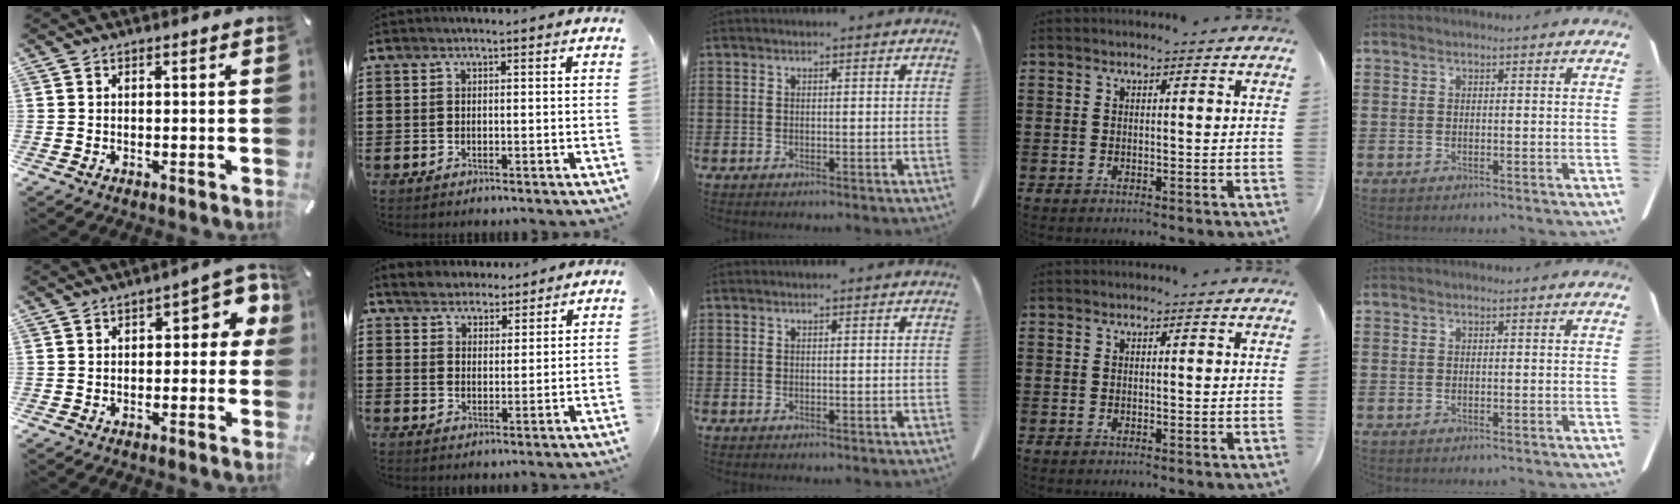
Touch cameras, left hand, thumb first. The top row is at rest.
{"thumb": {"total": 7.6, "force": [1.2, 4.1, 6.3], "torque": [-0.079, -0.002, 0.013]}, "index": {"total": 4.0, "force": [3.7, 1.7, 0.0], "torque": [-0.017, -0.004, 0.069]}}